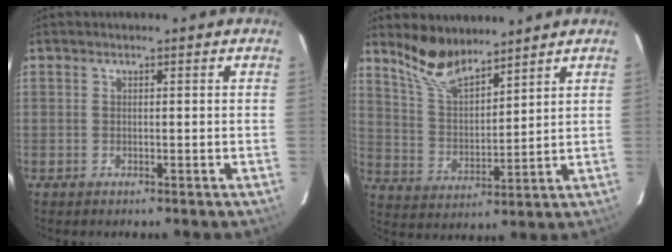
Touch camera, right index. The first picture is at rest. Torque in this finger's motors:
{"motor_torque": [0.42, 0.42, 0.29, 0.07]}